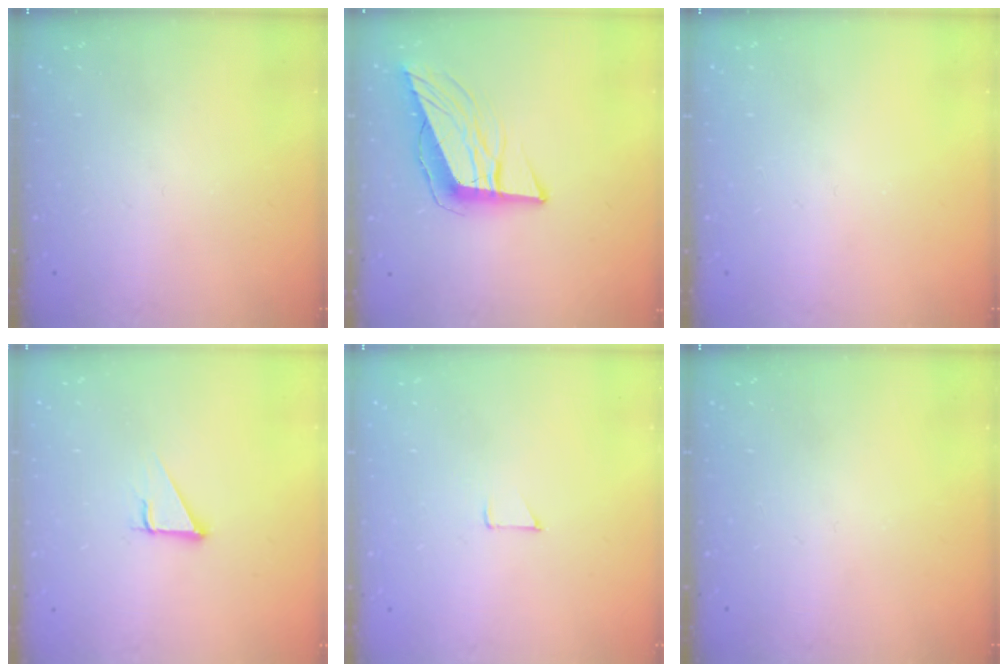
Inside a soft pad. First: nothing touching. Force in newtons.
{"total": 11.4, "press": 10.8, "slide": 3.6}
{"total": 0.0}
{"total": 2.9, "press": 2.9, "slide": 0.1}
{"total": 3.4, "press": 3.4, "slide": 0.3}
{"total": 0.0}